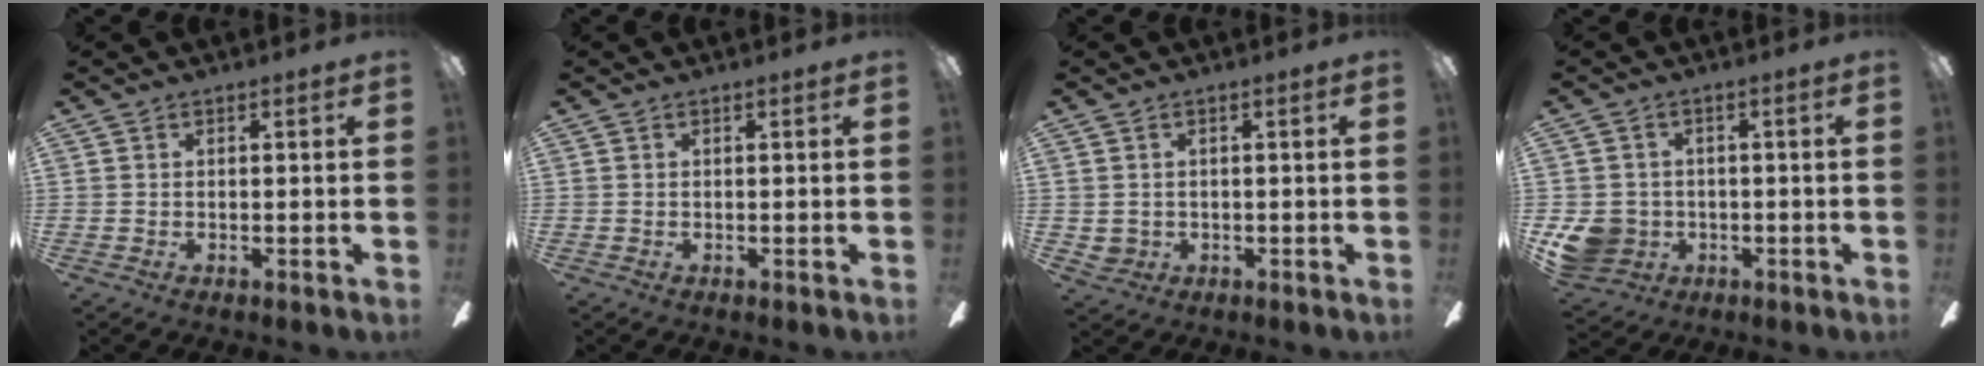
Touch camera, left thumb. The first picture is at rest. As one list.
[{"total": 0.0}, {"total": 2.1, "force": [0.5, 1.9, 0.4], "torque": [-0.012, 0.004, 0.010]}, {"total": 7.8, "force": [-2.0, 7.1, 2.6], "torque": [-0.067, 0.014, -0.036]}]